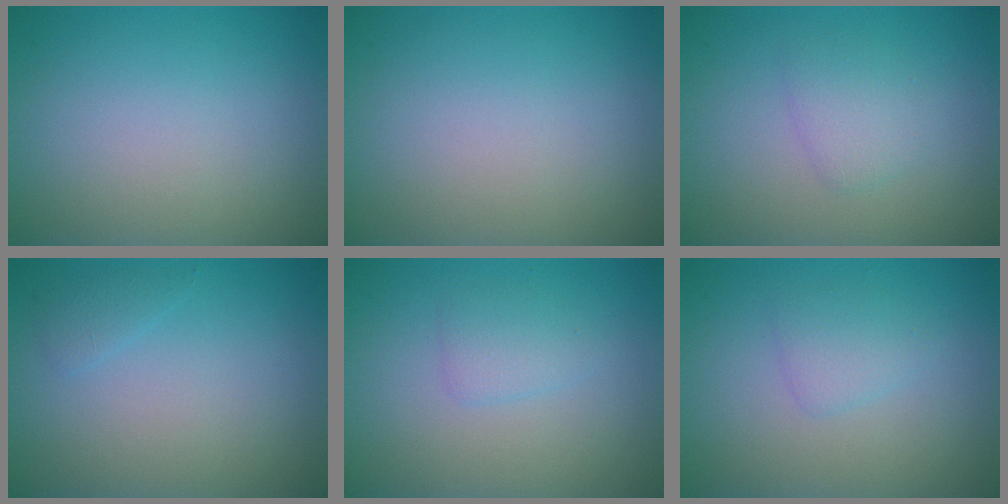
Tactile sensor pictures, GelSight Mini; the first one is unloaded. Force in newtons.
{"total": 0.0}
{"total": 1.8, "press": 1.8, "slide": 0.1}
{"total": 0.9, "press": 0.9, "slide": 0.1}
{"total": 1.5, "press": 1.5, "slide": 0.1}
{"total": 1.6, "press": 1.6, "slide": 0.0}